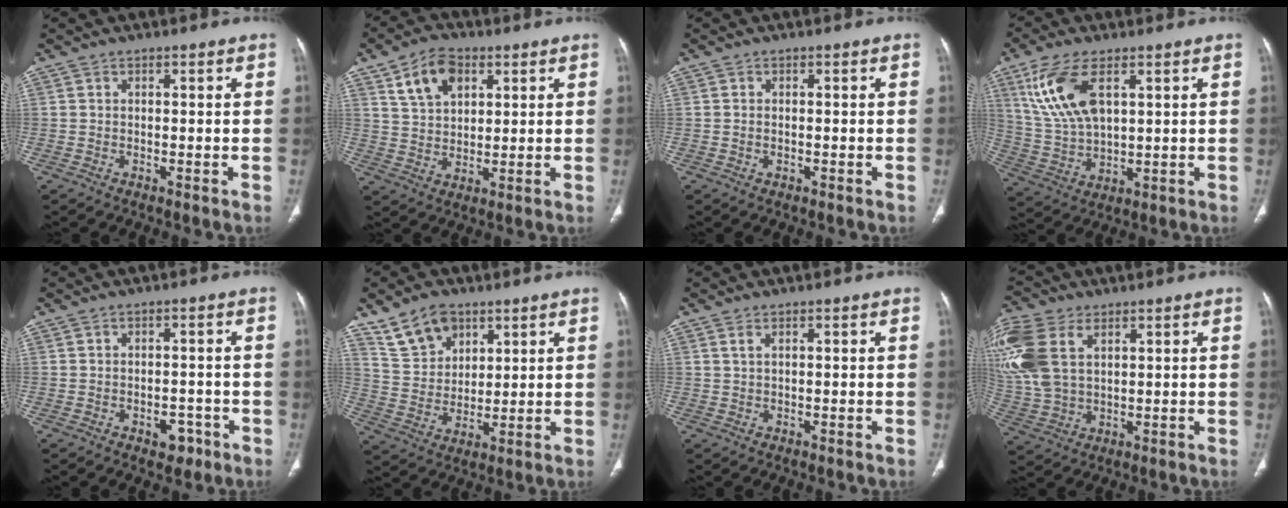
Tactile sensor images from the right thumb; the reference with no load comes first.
{"total": 9.3, "force": [4.4, 6.0, 5.5], "torque": [-0.076, -0.010, 0.081]}
{"total": 0.7, "force": [-0.1, 0.5, 0.5], "torque": [-0.014, 0.003, 0.000]}
{"total": 12.4, "force": [5.2, 6.0, 9.6], "torque": [-0.196, -0.016, 0.112]}
{"total": 3.8, "force": [-2.0, 2.5, 2.0], "torque": [-0.008, 0.012, -0.021]}
{"total": 9.8, "force": [6.3, 6.3, 4.1], "torque": [-0.054, -0.024, 0.128]}
{"total": 1.2, "force": [0.6, 0.4, 0.9], "torque": [-0.021, 0.005, 0.017]}
{"total": 16.1, "force": [6.1, 10.0, 11.1], "torque": [-0.279, 0.001, 0.124]}